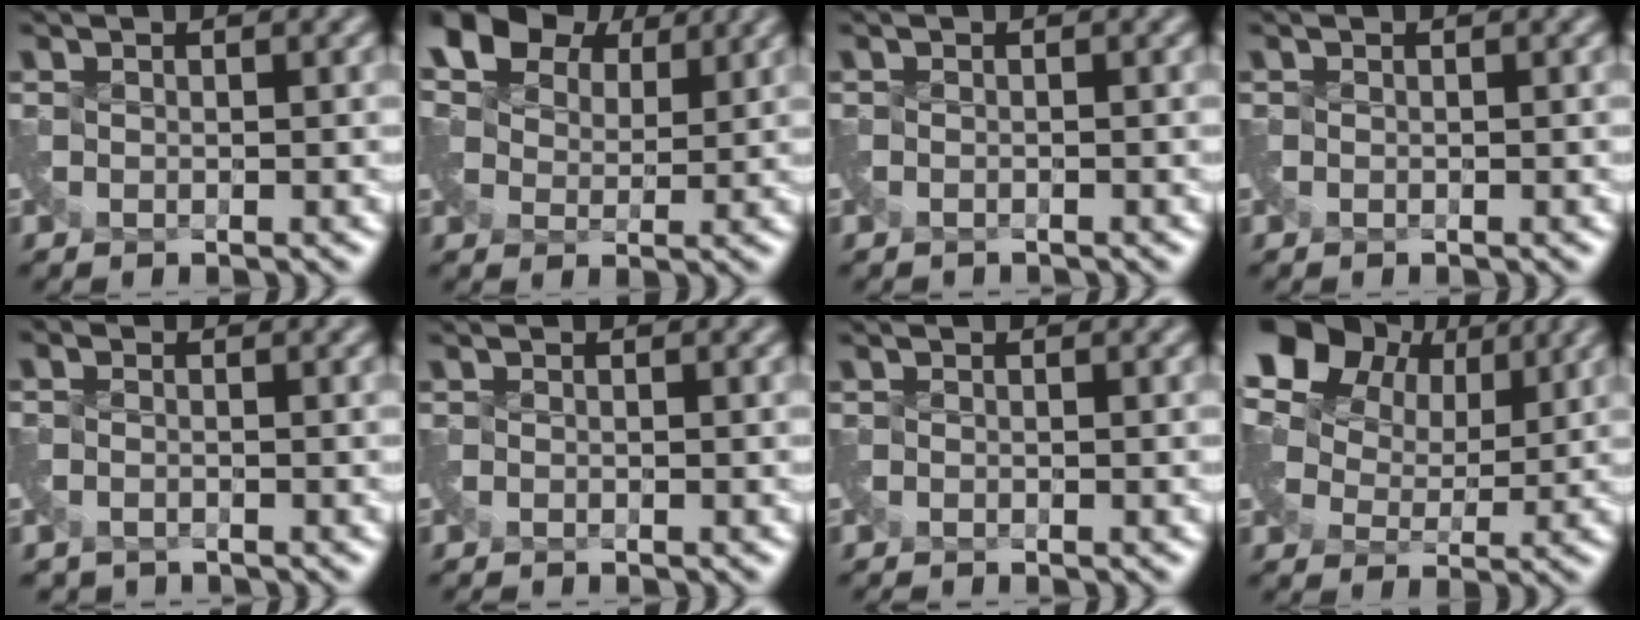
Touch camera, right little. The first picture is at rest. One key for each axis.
{"total": 11.0, "fx": 7.1, "fy": 6.4, "fz": 5.5, "tx": -0.112, "ty": 0.029, "tz": 0.110}
{"total": 0.7, "fx": -0.7, "fy": 0.1, "fz": -0.1, "tx": 0.001, "ty": -0.009, "tz": -0.018}
{"total": 0.0}
{"total": 1.4, "fx": -1.3, "fy": 0.4, "fz": -0.4, "tx": 0.009, "ty": -0.013, "tz": -0.029}
{"total": 0.7, "fx": -0.6, "fy": -0.4, "fz": -0.2, "tx": 0.001, "ty": -0.011, "tz": -0.015}
{"total": 0.8, "fx": -0.7, "fy": -0.4, "fz": -0.2, "tx": -0.001, "ty": -0.013, "tz": -0.018}
{"total": 12.8, "fx": 7.1, "fy": 7.7, "fz": 7.4, "tx": -0.162, "ty": 0.039, "tz": 0.107}